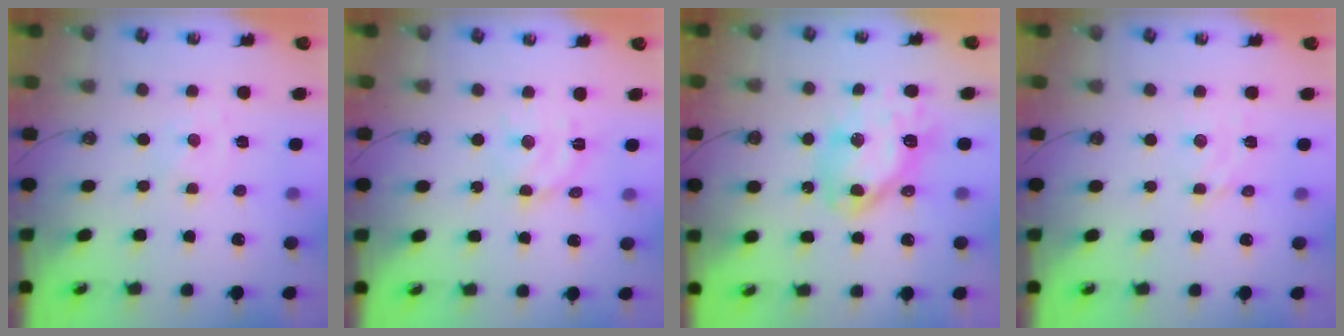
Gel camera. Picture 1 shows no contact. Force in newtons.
{"total": 10.2, "press": 10.2, "slide": 0.7}
{"total": 14.3, "press": 14.2, "slide": 1.3}
{"total": 3.9, "press": 3.8, "slide": 0.8}